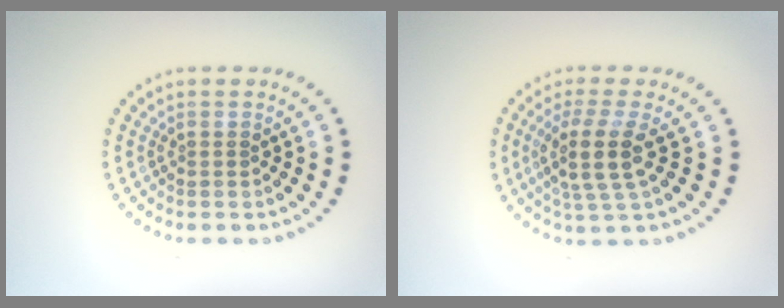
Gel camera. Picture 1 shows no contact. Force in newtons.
{"total": 3.9, "press": 3.1, "slide": 2.4}